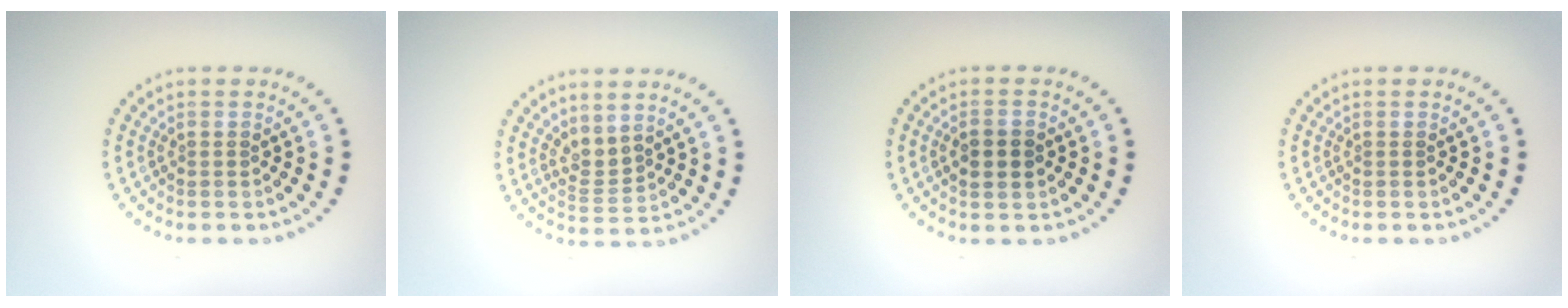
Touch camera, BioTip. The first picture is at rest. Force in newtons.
{"total": 2.0, "press": 1.4, "slide": 1.4}
{"total": 2.4, "press": 2.4, "slide": 0.1}
{"total": 0.0}